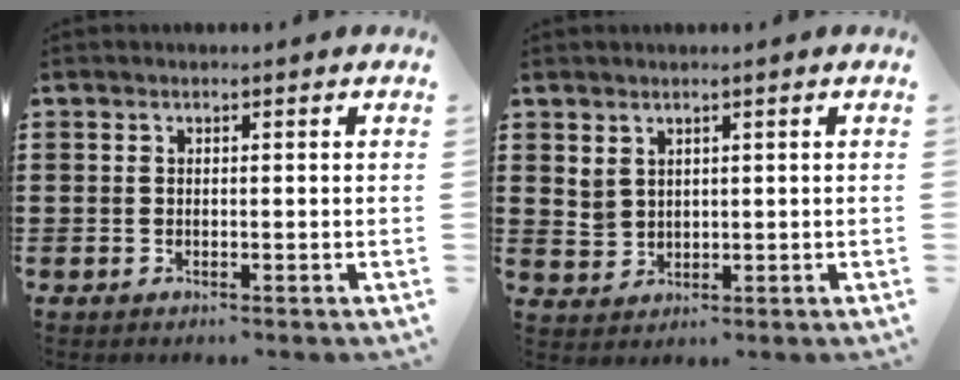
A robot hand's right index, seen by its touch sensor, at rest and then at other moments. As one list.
[{"total": 2.5, "force": [1.9, 1.6, 0.5], "torque": [-0.017, 0.006, 0.037]}]